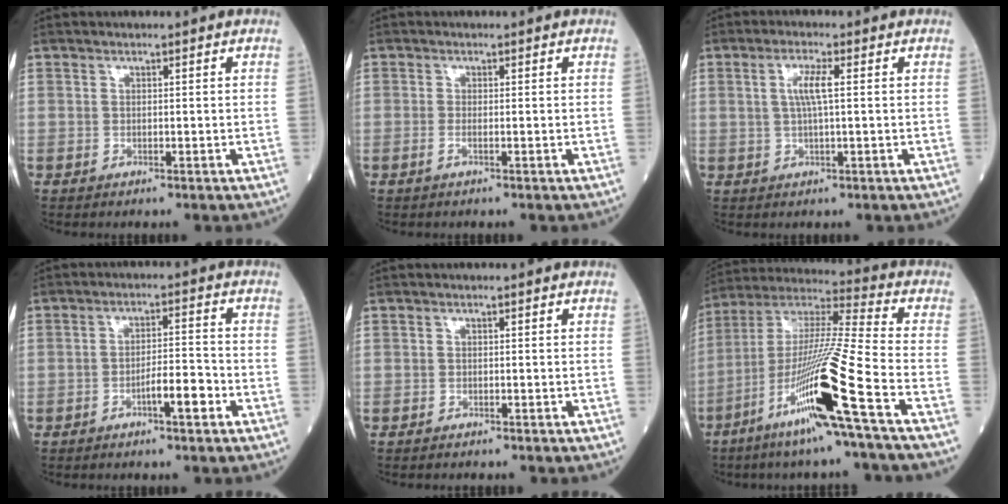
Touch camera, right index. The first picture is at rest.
{"total": 0.9, "force": [-0.4, -0.4, 0.7], "torque": [-0.017, -0.001, -0.008]}
{"total": 3.7, "force": [0.7, 0.2, 3.7], "torque": [-0.074, 0.003, 0.012]}
{"total": 4.6, "force": [-2.3, 0.6, 3.9], "torque": [-0.057, 0.003, -0.041]}
{"total": 0.6, "force": [-0.6, 0.0, 0.1], "torque": [-0.006, -0.002, -0.013]}
{"total": 18.9, "force": [-8.5, -1.9, 16.8], "torque": [-0.347, -0.034, -0.166]}